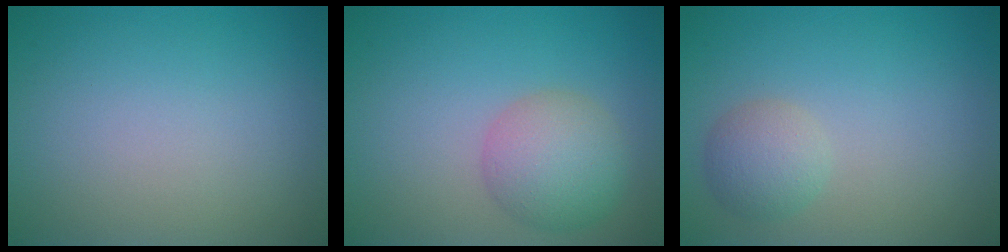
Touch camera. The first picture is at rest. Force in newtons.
{"total": 4.4, "press": 4.4, "slide": 0.0}
{"total": 2.2, "press": 2.2, "slide": 0.1}